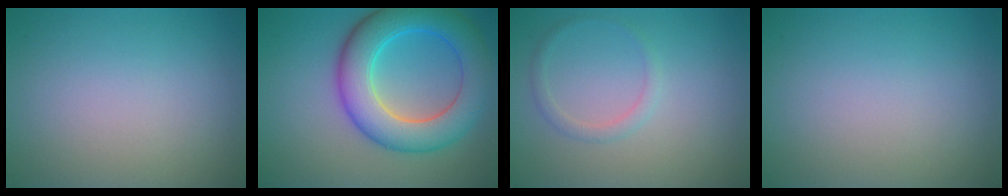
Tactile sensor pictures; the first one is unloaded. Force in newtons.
{"total": 8.5, "press": 8.5, "slide": 0.4}
{"total": 1.1, "press": 1.1, "slide": 0.1}
{"total": 0.0}